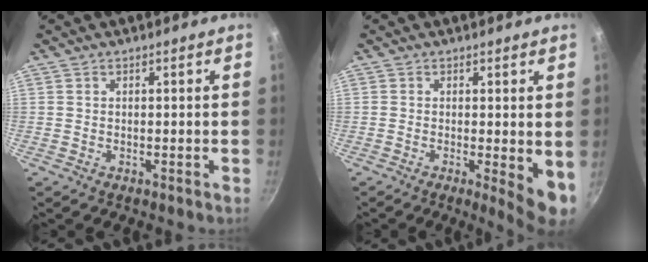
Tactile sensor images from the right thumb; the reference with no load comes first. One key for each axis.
{"total": 6.2, "fx": -0.4, "fy": 1.6, "fz": 5.9, "tx": -0.073, "ty": -0.012, "tz": -0.004}